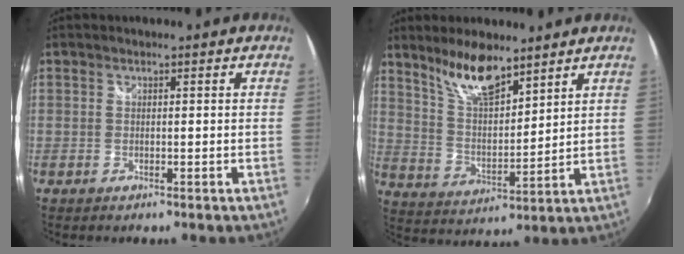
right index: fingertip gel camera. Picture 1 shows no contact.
{"total": 10.9, "force": [8.2, 3.2, 6.4], "torque": [-0.115, 0.003, 0.162]}